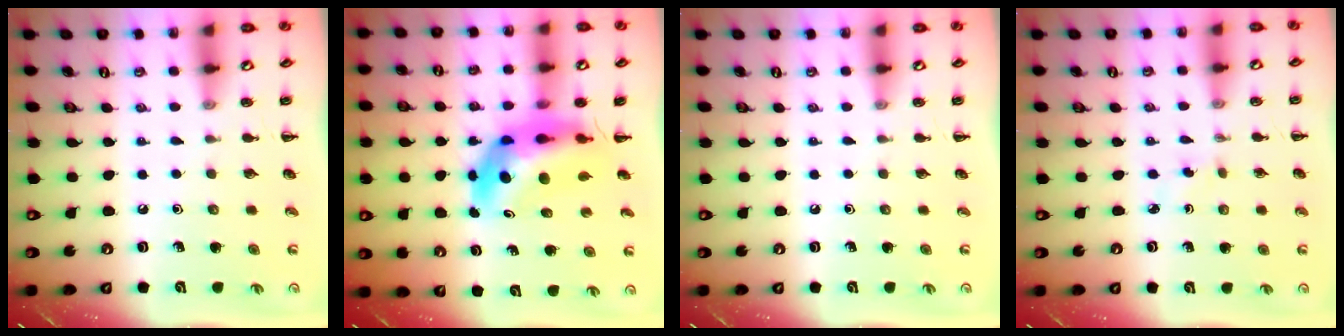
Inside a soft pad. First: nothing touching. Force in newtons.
{"total": 11.0, "press": 10.4, "slide": 3.5}
{"total": 0.0}
{"total": 2.3, "press": 2.1, "slide": 0.9}